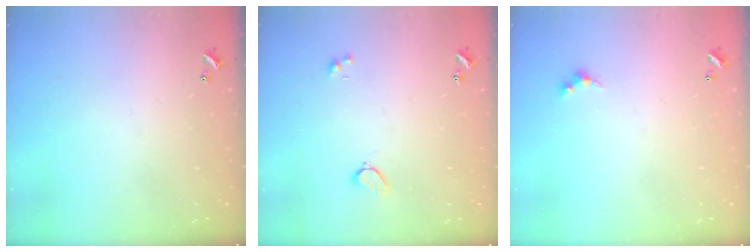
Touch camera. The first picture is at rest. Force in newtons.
{"total": 2.8, "press": 2.7, "slide": 0.6}
{"total": 2.6, "press": 2.5, "slide": 0.6}